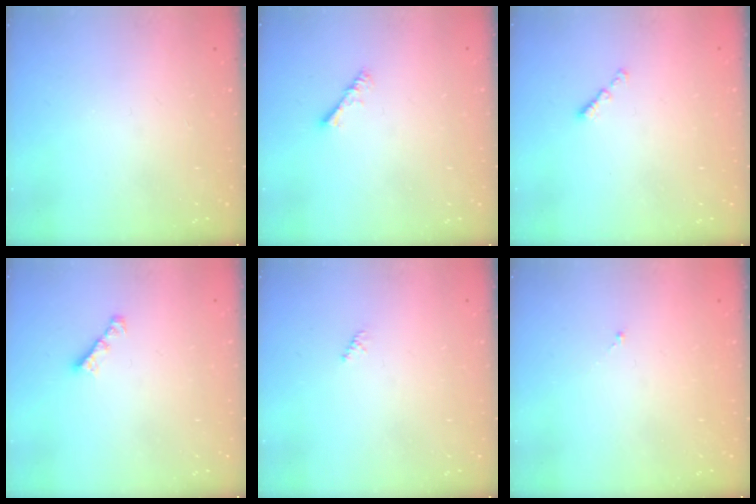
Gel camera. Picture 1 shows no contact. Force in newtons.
{"total": 2.8, "press": 2.8, "slide": 0.5}
{"total": 0.7, "press": 0.5, "slide": 0.4}
{"total": 1.8, "press": 1.7, "slide": 0.7}
{"total": 0.8, "press": 0.8, "slide": 0.3}
{"total": 0.0}